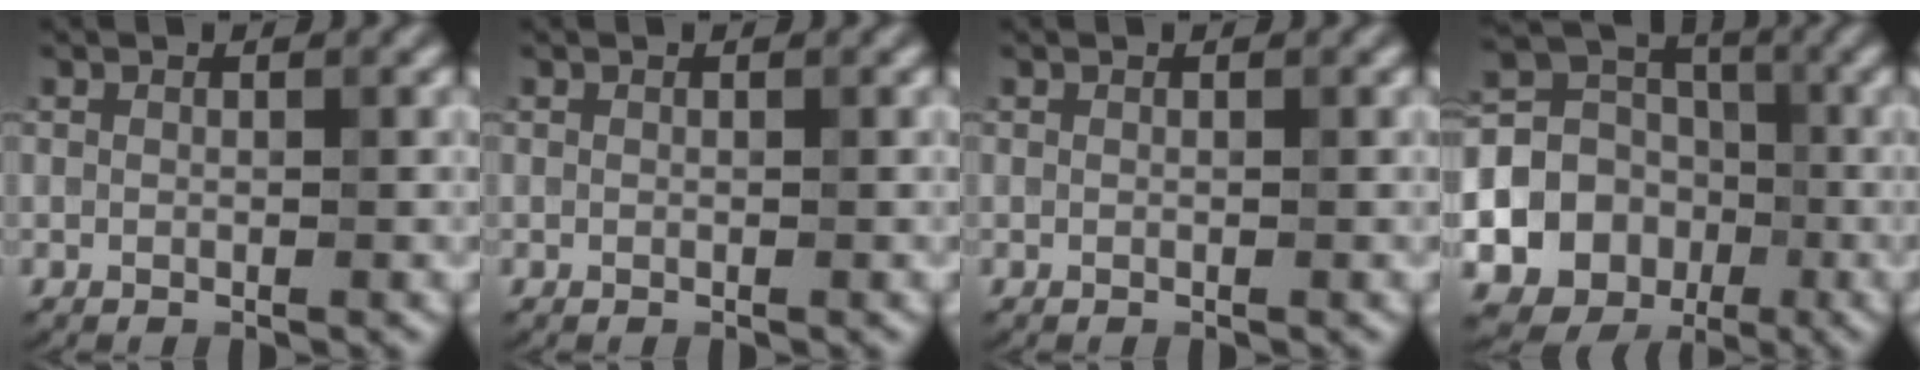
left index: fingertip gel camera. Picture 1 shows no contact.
{"total": 0.0}
{"total": 0.0}
{"total": 15.7, "force": [-4.1, 14.6, 4.1], "torque": [-0.111, -0.018, -0.086]}